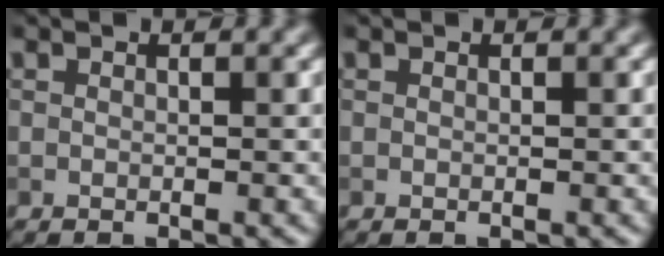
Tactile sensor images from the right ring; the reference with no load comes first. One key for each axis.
{"total": 0.0}